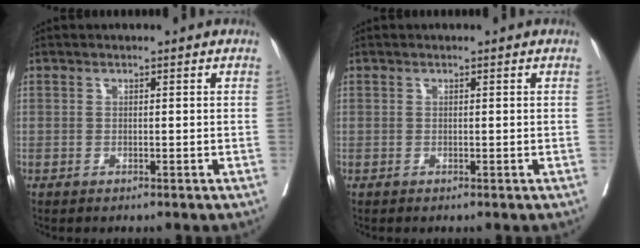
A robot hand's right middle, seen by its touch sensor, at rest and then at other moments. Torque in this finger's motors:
{"motor_torque": [-0.10, 0.20, 0.00, 0.00]}